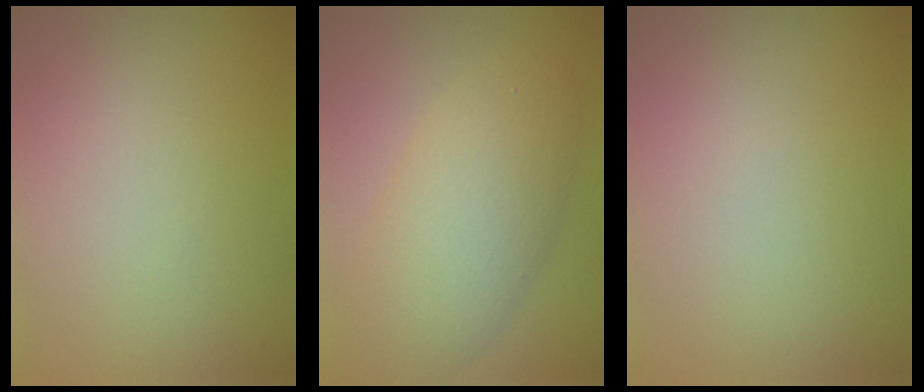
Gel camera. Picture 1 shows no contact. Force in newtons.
{"total": 6.1, "press": 6.1, "slide": 0.5}
{"total": 0.0}